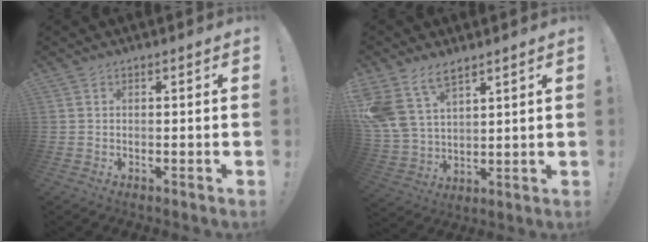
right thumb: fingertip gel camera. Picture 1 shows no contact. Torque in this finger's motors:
{"motor_torque": [-0.33, 1.28, 0.34, 0.37, 0.17]}